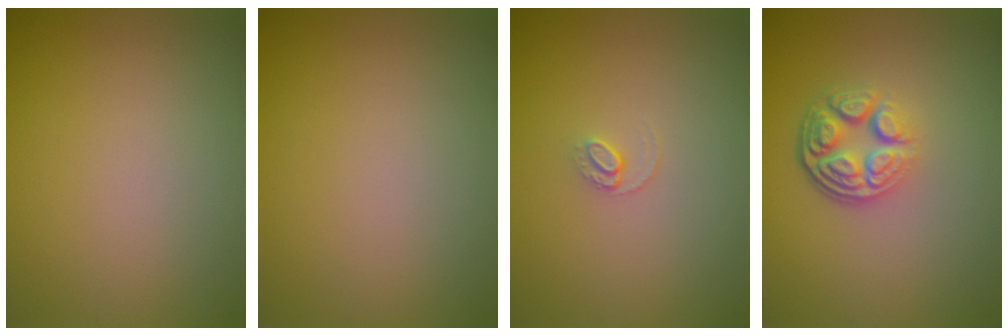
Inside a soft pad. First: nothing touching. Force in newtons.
{"total": 0.0}
{"total": 0.9, "press": 0.4, "slide": 0.8}
{"total": 5.0, "press": 3.5, "slide": 3.6}